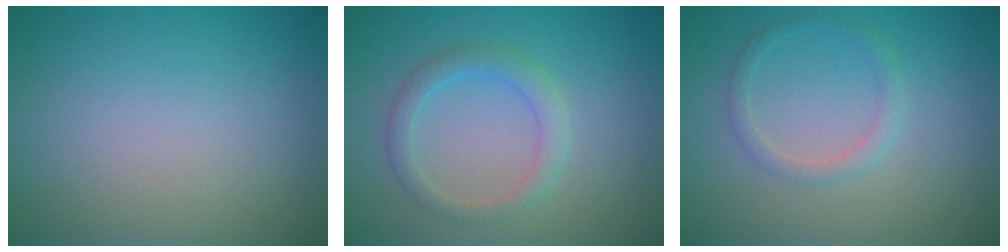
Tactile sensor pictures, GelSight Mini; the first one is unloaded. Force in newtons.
{"total": 2.3, "press": 2.3, "slide": 0.1}
{"total": 1.5, "press": 1.5, "slide": 0.1}